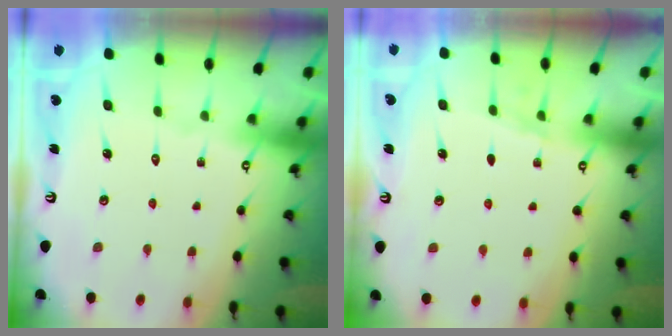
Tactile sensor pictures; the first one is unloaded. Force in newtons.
{"total": 4.3, "press": 3.5, "slide": 2.5}